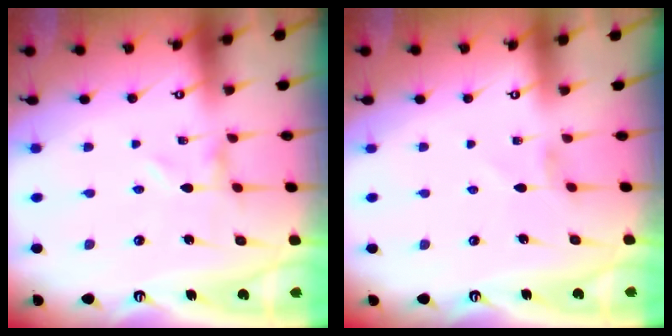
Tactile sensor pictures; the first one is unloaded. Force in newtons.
{"total": 1.2, "press": 1.1, "slide": 0.4}